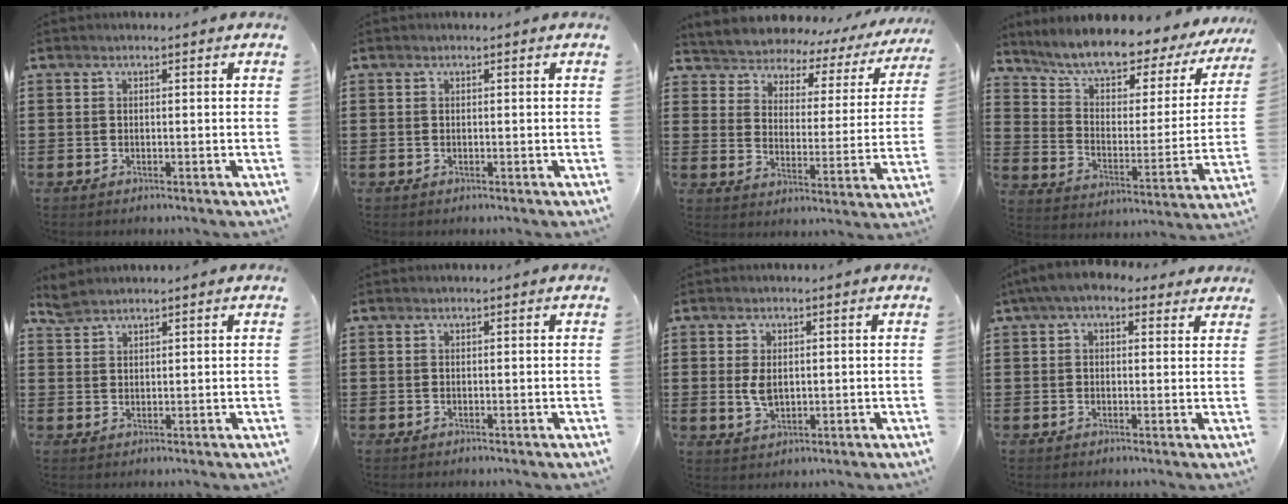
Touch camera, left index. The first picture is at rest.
{"total": 0.0}
{"total": 4.0, "force": [4.0, 0.8, -0.1], "torque": [-0.029, -0.038, 0.061]}
{"total": 8.1, "force": [7.2, 1.3, 3.5], "torque": [-0.093, -0.052, 0.118]}
{"total": 2.6, "force": [2.5, 0.5, 0.7], "torque": [-0.018, 0.000, 0.050]}
{"total": 0.0}
{"total": 3.7, "force": [0.3, 2.2, 2.9], "torque": [-0.074, 0.000, 0.001]}
{"total": 4.3, "force": [3.1, 1.8, 2.5], "torque": [-0.059, 0.001, 0.055]}